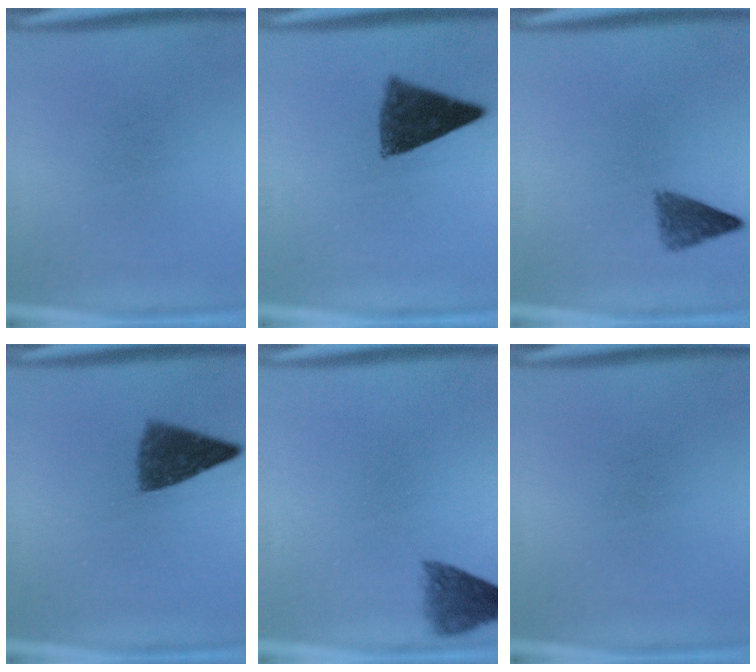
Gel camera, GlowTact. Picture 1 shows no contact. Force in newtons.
{"total": 9.3}
{"total": 3.4}
{"total": 7.2}
{"total": 4.6}
{"total": 0.0}